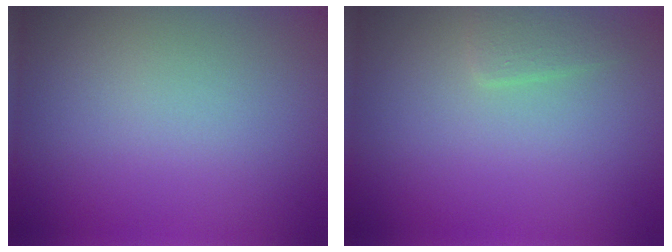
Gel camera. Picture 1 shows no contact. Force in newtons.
{"total": 1.3, "press": 1.3, "slide": 0.1}